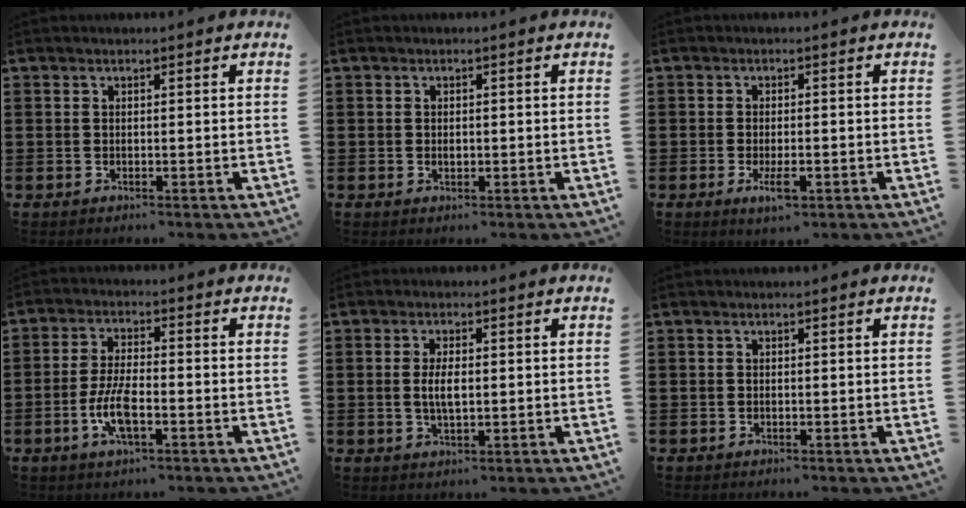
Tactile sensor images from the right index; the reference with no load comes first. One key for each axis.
{"total": 0.8, "fx": 0.0, "fy": 0.5, "fz": 0.7, "tx": -0.015, "ty": -0.001, "tz": 0.000}
{"total": 3.4, "fx": -1.4, "fy": 1.0, "fz": 2.9, "tx": -0.062, "ty": -0.005, "tz": -0.028}
{"total": 6.5, "fx": -2.3, "fy": 2.1, "fz": 5.7, "tx": -0.129, "ty": -0.009, "tz": -0.046}
{"total": 3.7, "fx": 0.0, "fy": 1.4, "fz": 3.4, "tx": -0.073, "ty": -0.001, "tz": -0.004}
{"total": 0.0}